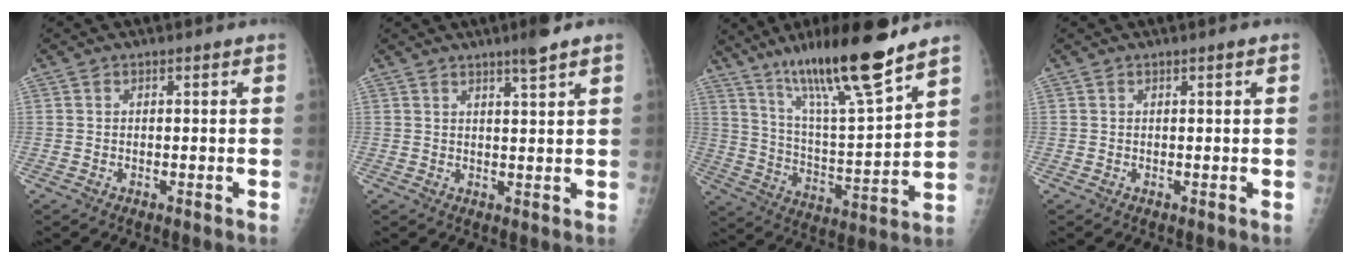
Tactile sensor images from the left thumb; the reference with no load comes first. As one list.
[{"total": 3.9, "force": [2.8, -0.1, 2.7], "torque": [-0.044, -0.017, 0.046]}, {"total": 19.3, "force": [13.9, 1.8, 13.3], "torque": [-0.208, -0.073, 0.246]}, {"total": 0.7, "force": [0.3, -0.1, 0.6], "torque": [-0.012, 0.000, 0.006]}]